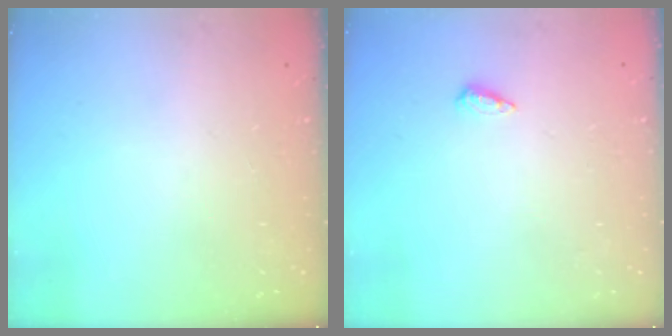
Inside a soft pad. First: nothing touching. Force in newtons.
{"total": 4.1, "press": 4.1, "slide": 0.5}